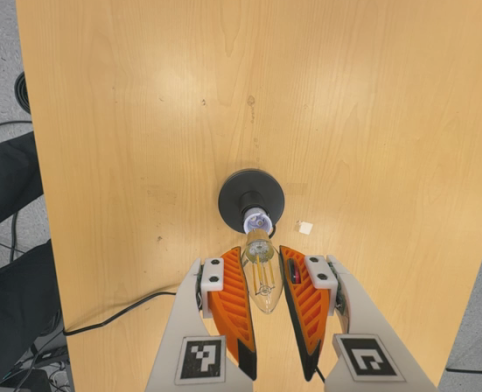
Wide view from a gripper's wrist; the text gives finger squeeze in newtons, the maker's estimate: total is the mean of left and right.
{"total": 12.6, "left": 14.0, "right": 11.1}